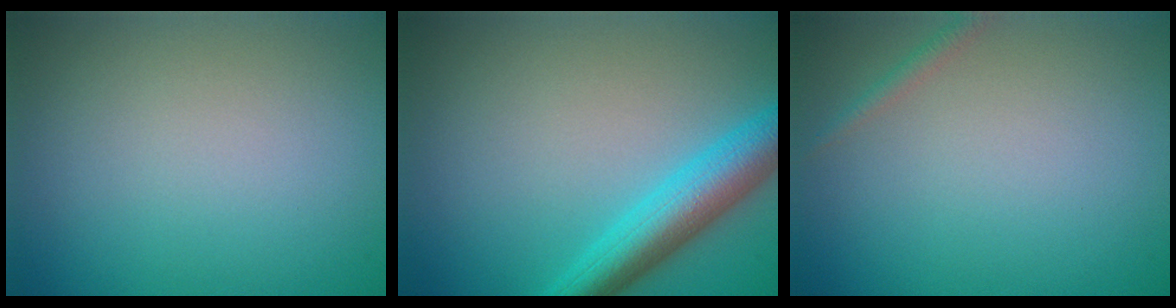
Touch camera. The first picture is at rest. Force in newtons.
{"total": 5.4, "press": 5.4, "slide": 0.1}
{"total": 0.9, "press": 0.9, "slide": 0.0}